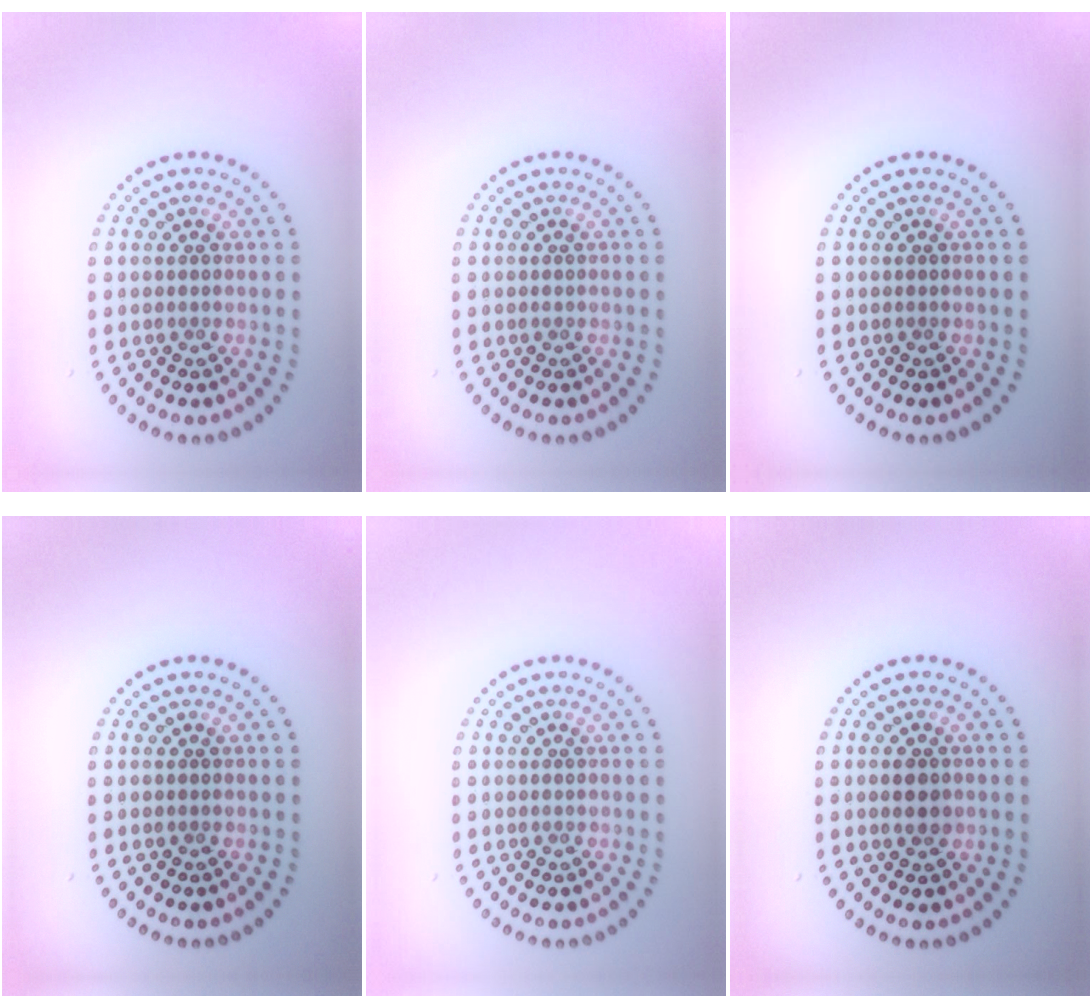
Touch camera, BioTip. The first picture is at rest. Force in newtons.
{"total": 0.0}
{"total": 0.0}
{"total": 0.0}
{"total": 0.0}
{"total": 1.7, "press": 1.7, "slide": 0.1}